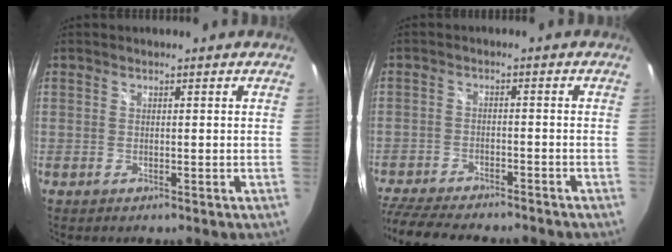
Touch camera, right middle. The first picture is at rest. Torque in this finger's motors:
{"motor_torque": [1.09, -1.06, 0.23, 0.11]}